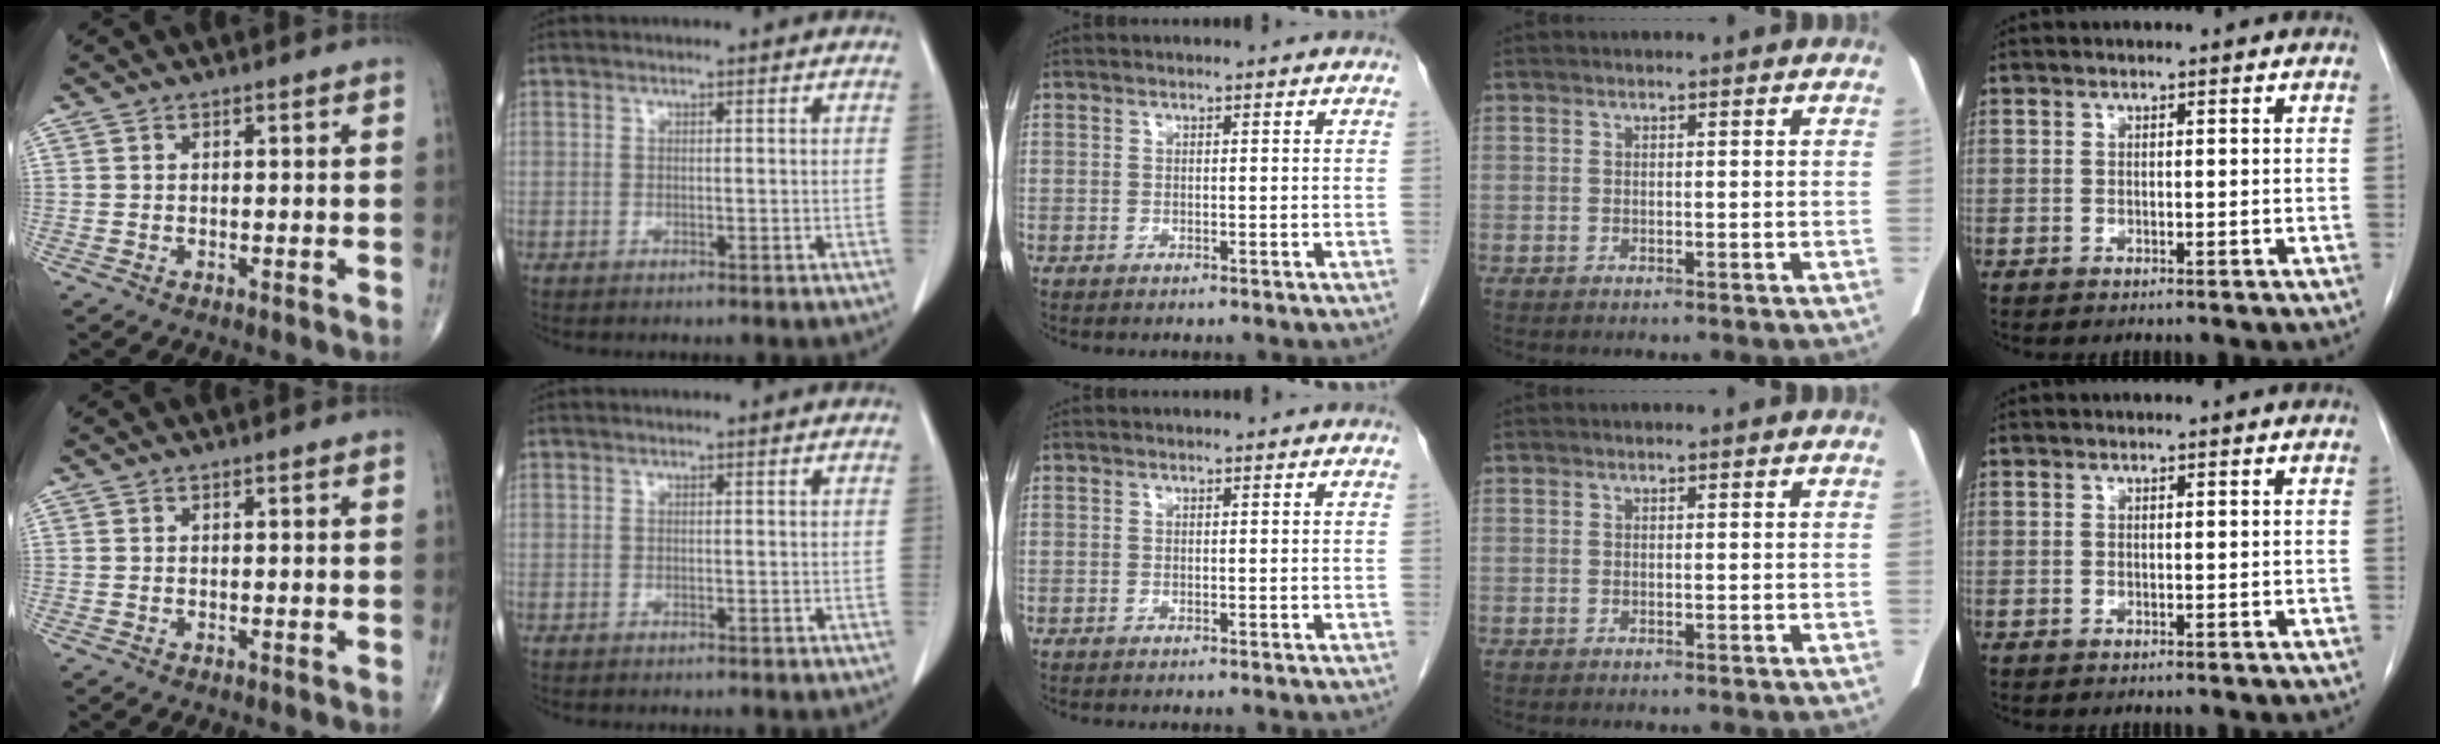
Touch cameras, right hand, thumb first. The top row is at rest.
{}